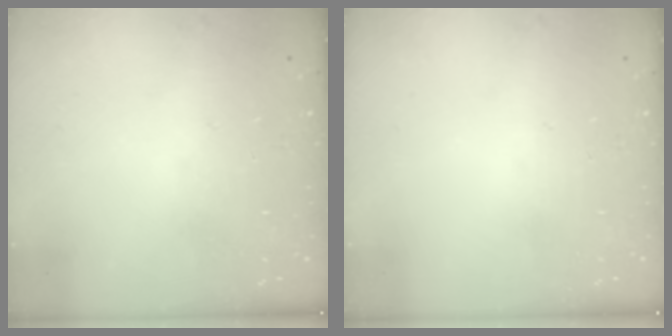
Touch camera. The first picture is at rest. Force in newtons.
{"total": 0.0}